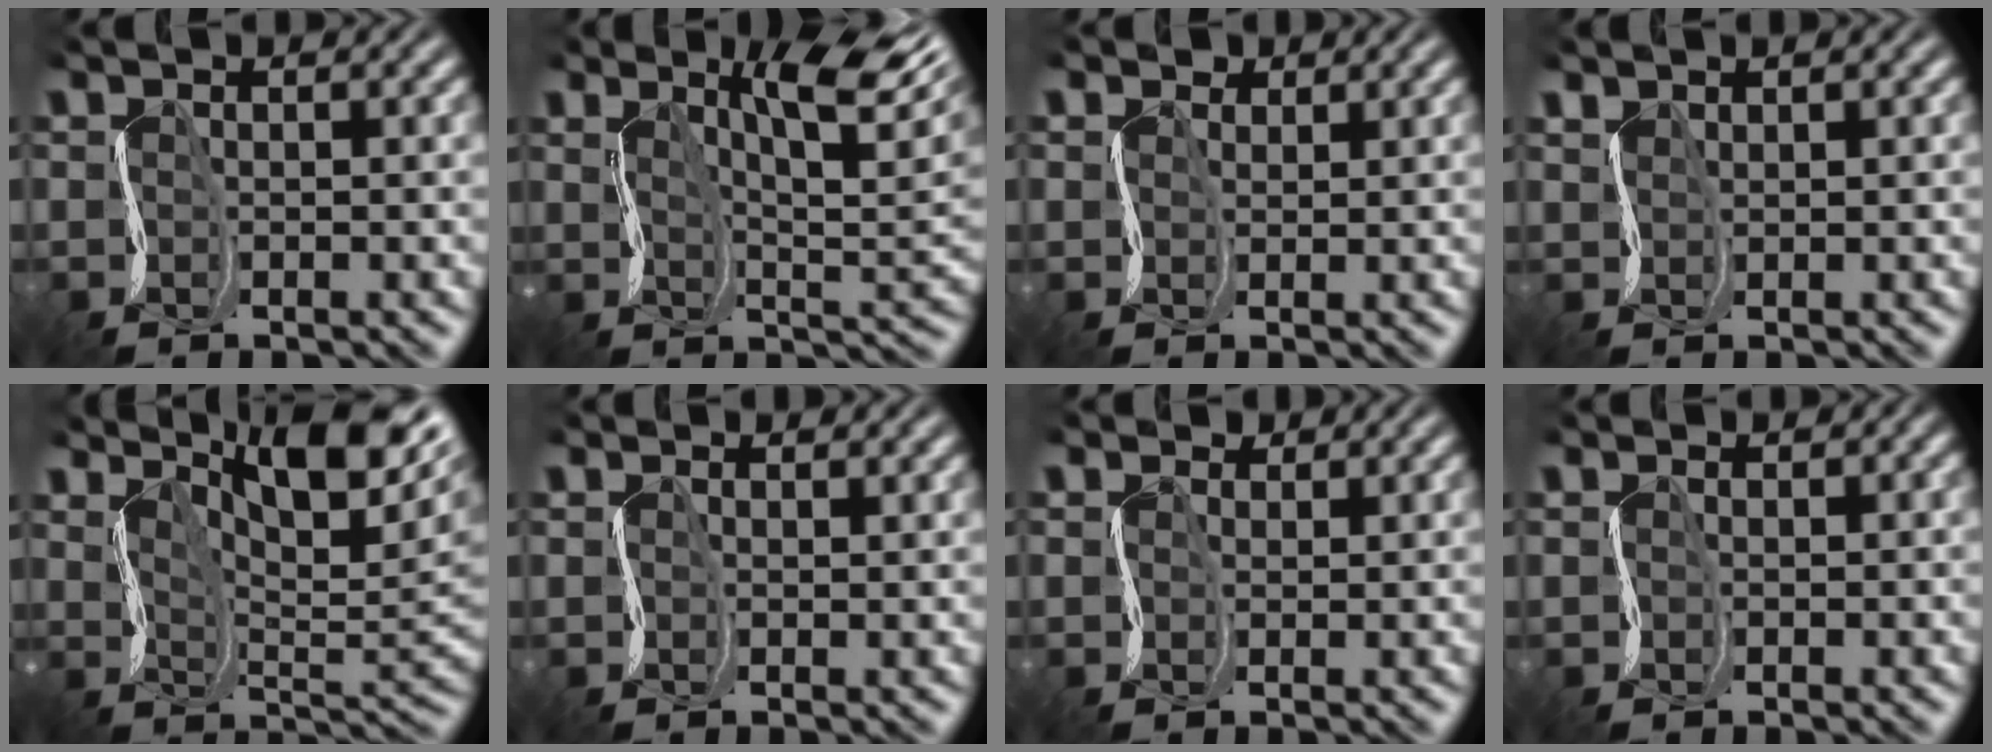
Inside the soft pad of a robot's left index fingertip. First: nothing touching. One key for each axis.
{"total": 8.4, "fx": 4.5, "fy": 2.7, "fz": 6.5, "tx": -0.093, "ty": 0.007, "tz": 0.072}
{"total": 1.9, "fx": 1.2, "fy": 1.4, "fz": -0.7, "tx": 0.015, "ty": 0.008, "tz": 0.016}
{"total": 1.6, "fx": 1.4, "fy": 0.6, "fz": -0.5, "tx": 0.008, "ty": 0.011, "tz": 0.029}
{"total": 12.2, "fx": 7.0, "fy": 4.5, "fz": 8.9, "tx": -0.115, "ty": 0.021, "tz": 0.100}
{"total": 1.2, "fx": 0.9, "fy": 0.5, "fz": -0.6, "tx": 0.018, "ty": 0.008, "tz": 0.013}
{"total": 1.7, "fx": 1.0, "fy": 1.1, "fz": -0.8, "tx": 0.021, "ty": 0.008, "tz": 0.012}
{"total": 1.1, "fx": 0.1, "fy": 1.0, "fz": -0.2, "tx": 0.012, "ty": 0.003, "tz": 0.002}